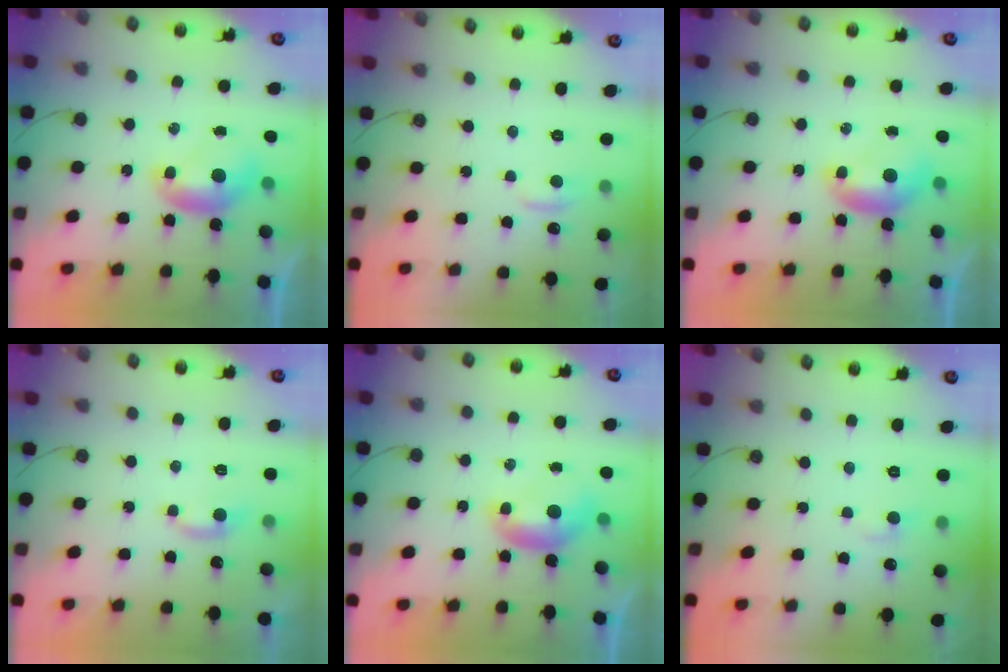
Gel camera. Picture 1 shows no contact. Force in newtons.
{"total": 0.8, "press": 0.3, "slide": 0.7}
{"total": 0.0}
{"total": 2.1, "press": 2.0, "slide": 0.5}
{"total": 0.0}
{"total": 1.1, "press": 0.9, "slide": 0.6}